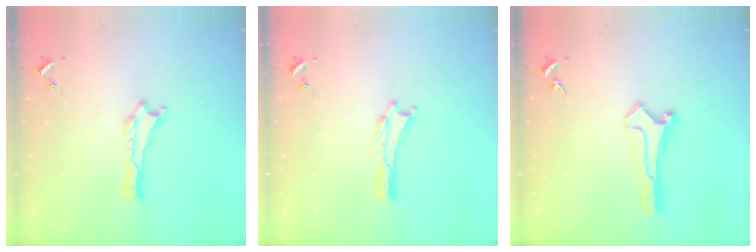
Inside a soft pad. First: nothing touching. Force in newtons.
{"total": 0.0}
{"total": 0.6, "press": 0.6, "slide": 0.0}